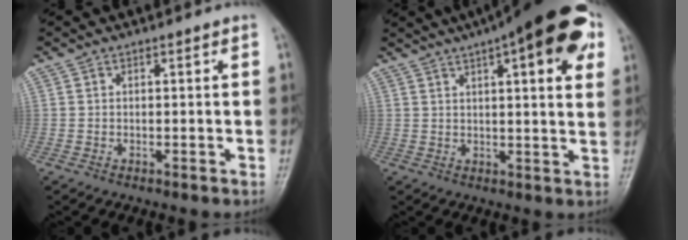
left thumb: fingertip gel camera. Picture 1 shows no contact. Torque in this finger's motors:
{"motor_torque": [0.92, 0.48, 1.75, -1.02, 0.29]}